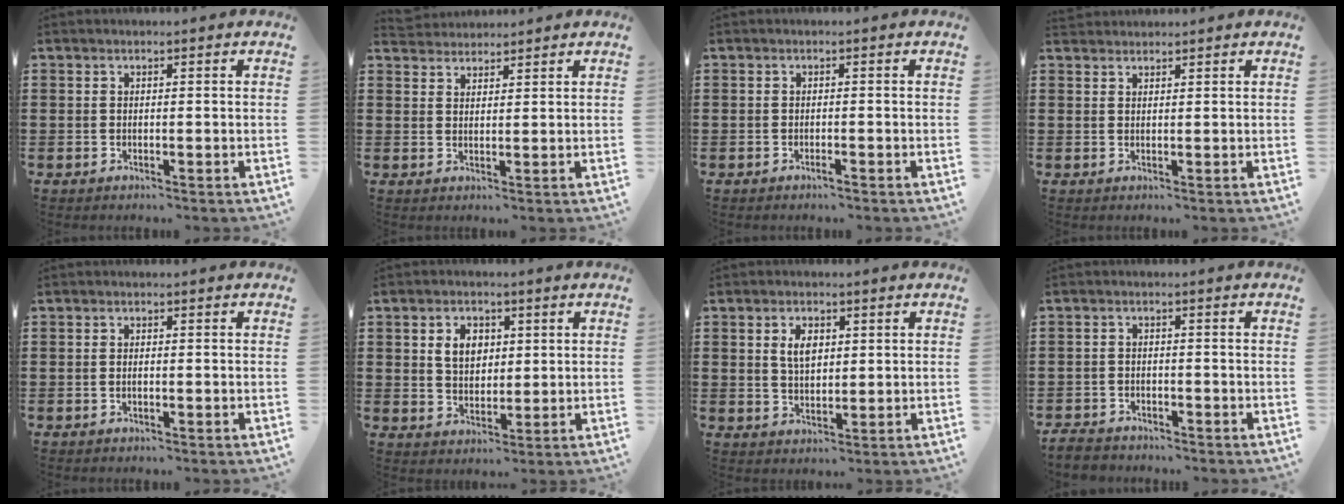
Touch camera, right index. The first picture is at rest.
{"total": 2.6, "force": [2.5, 0.7, -0.4], "torque": [0.000, 0.002, 0.050]}
{"total": 0.7, "force": [-0.6, 0.0, 0.4], "torque": [-0.009, -0.003, -0.010]}
{"total": 1.3, "force": [1.3, 0.3, -0.3], "torque": [0.003, 0.003, 0.026]}
{"total": 0.7, "force": [-0.2, 0.0, 0.6], "torque": [-0.014, -0.007, -0.002]}
{"total": 4.7, "force": [1.3, 3.5, 2.9], "torque": [-0.060, 0.011, 0.019]}
{"total": 3.8, "force": [1.1, 2.2, 2.9], "torque": [-0.055, 0.007, 0.017]}
{"total": 1.9, "force": [-1.9, 0.4, 0.1], "torque": [-0.007, 0.003, -0.041]}